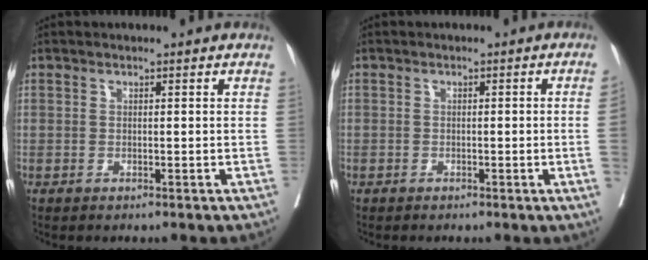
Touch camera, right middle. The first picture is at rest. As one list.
[{"total": 2.0, "force": [-0.5, -0.4, 1.9], "torque": [-0.028, 0.003, -0.006]}]